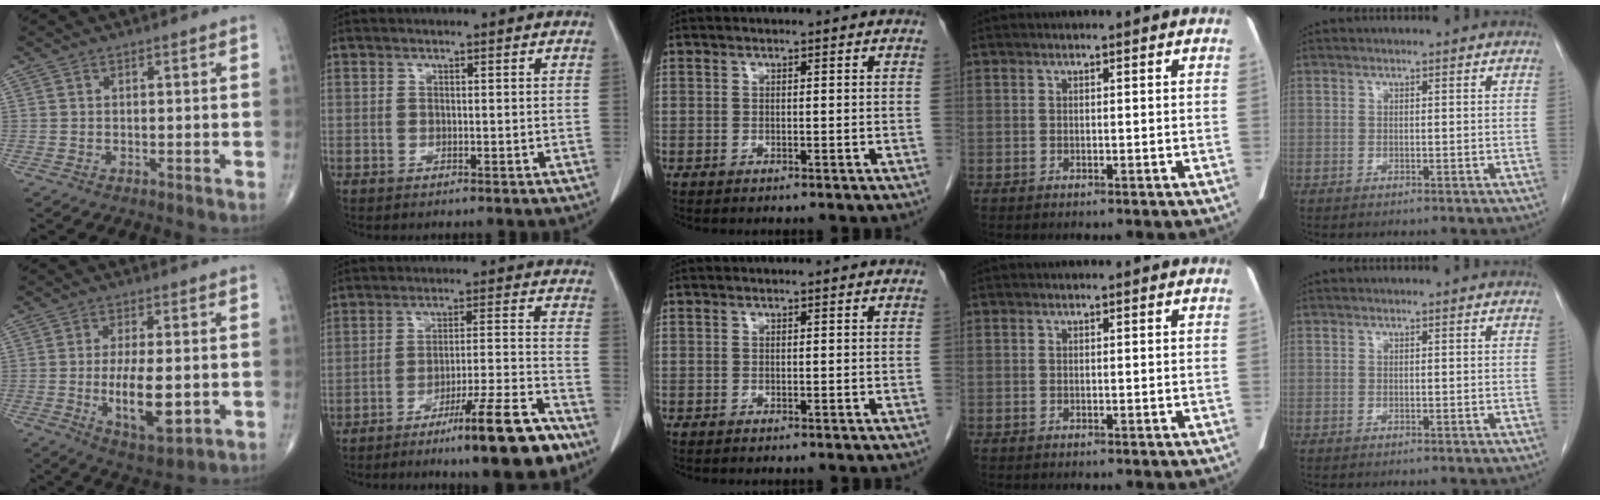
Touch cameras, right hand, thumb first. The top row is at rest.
{"thumb": {"total": 11.5, "force": [-1.8, 4.6, 10.4], "torque": [-0.169, -0.015, -0.022]}, "index": {"total": 13.3, "force": [-9.2, 0.3, 9.7], "torque": [-0.141, -0.004, -0.145]}}